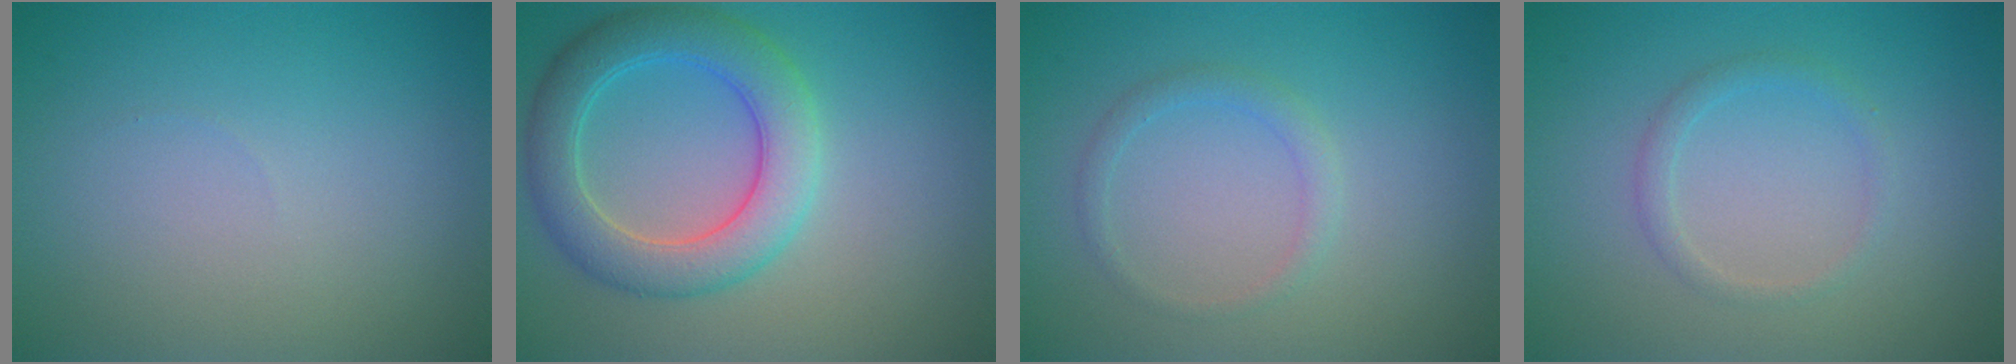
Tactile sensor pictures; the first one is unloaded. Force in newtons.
{"total": 5.6, "press": 5.6, "slide": 0.2}
{"total": 1.4, "press": 1.4, "slide": 0.1}
{"total": 1.4, "press": 1.4, "slide": 0.1}